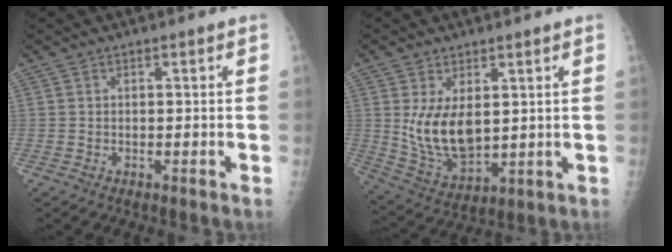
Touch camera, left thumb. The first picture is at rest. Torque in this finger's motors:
{"motor_torque": [1.20, 1.43, 0.88, -0.67, 0.16]}